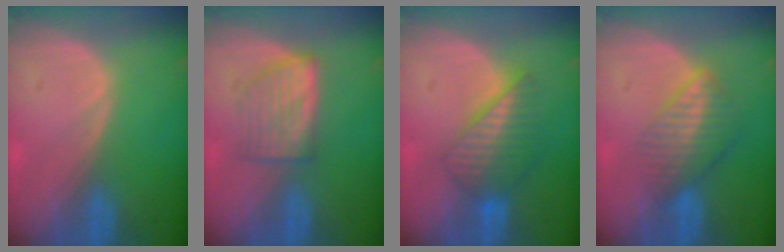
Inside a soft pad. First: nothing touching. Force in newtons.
{"total": 5.6, "press": 5.3, "slide": 1.9}
{"total": 6.3, "press": 6.1, "slide": 1.4}
{"total": 6.7, "press": 5.7, "slide": 3.5}